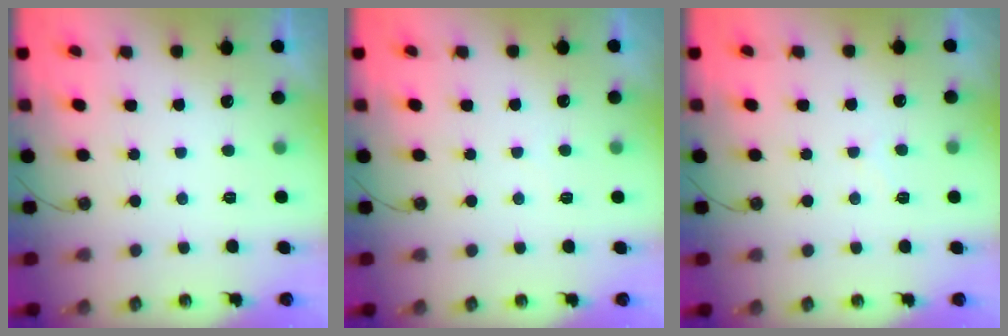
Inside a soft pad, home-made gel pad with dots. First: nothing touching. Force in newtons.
{"total": 3.4, "press": 3.4, "slide": 0.5}
{"total": 5.7, "press": 5.6, "slide": 0.7}